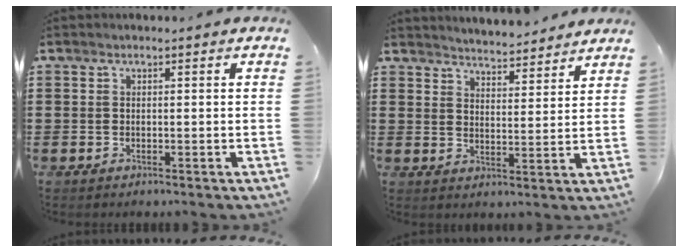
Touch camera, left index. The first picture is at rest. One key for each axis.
{"total": 4.0, "fx": 4.0, "fy": -0.4, "fz": -0.1, "tx": -0.014, "ty": -0.029, "tz": 0.069}